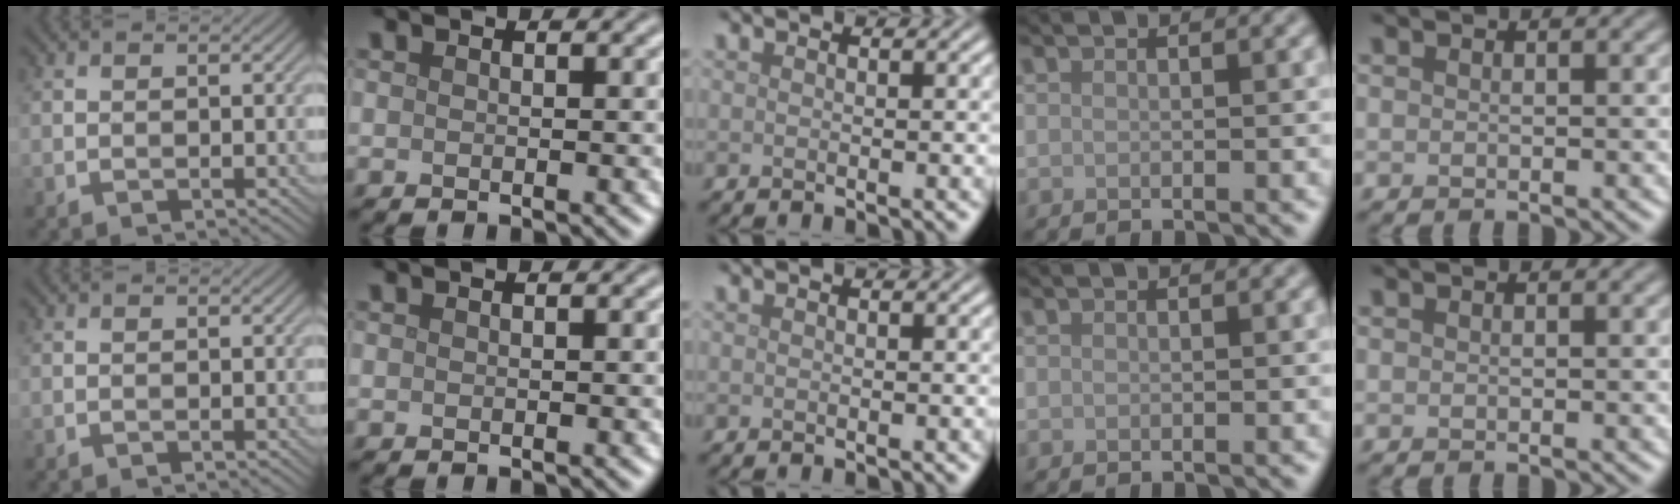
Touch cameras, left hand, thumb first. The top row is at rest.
{}